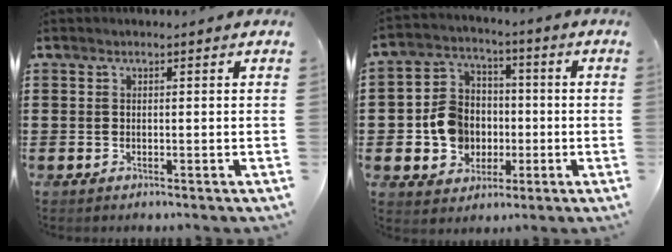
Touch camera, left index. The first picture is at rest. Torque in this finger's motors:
{"motor_torque": [1.57, 0.06, 0.52, 0.09]}